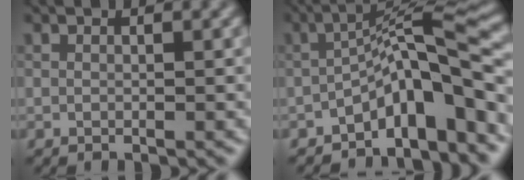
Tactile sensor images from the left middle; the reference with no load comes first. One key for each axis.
{"total": 7.9, "fx": -4.1, "fy": 1.9, "fz": 6.5, "tx": -0.082, "ty": 0.023, "tz": -0.074}